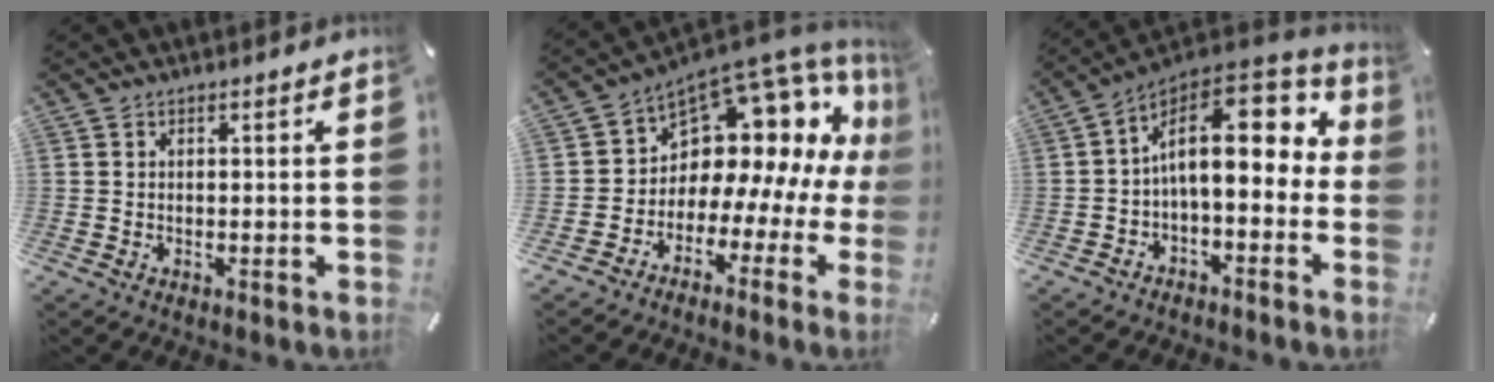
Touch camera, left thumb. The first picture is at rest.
{"total": 11.3, "force": [5.7, 7.9, 5.7], "torque": [-0.096, -0.075, 0.097]}
{"total": 17.0, "force": [3.6, 9.0, 13.9], "torque": [-0.212, -0.025, 0.064]}